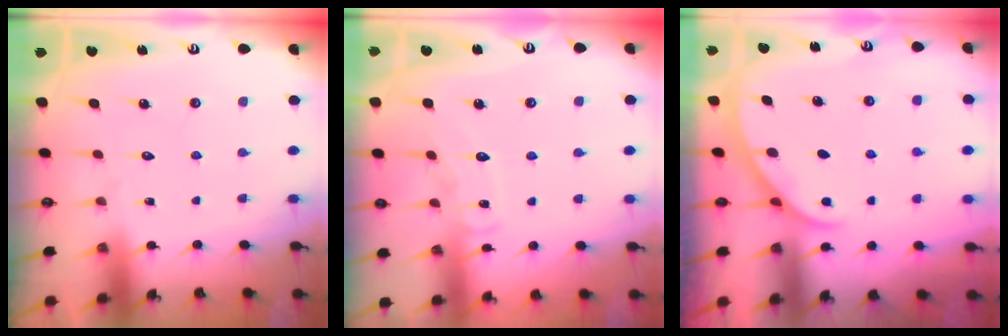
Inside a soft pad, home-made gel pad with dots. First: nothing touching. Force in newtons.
{"total": 7.4, "press": 7.3, "slide": 0.6}
{"total": 2.4, "press": 2.3, "slide": 0.3}